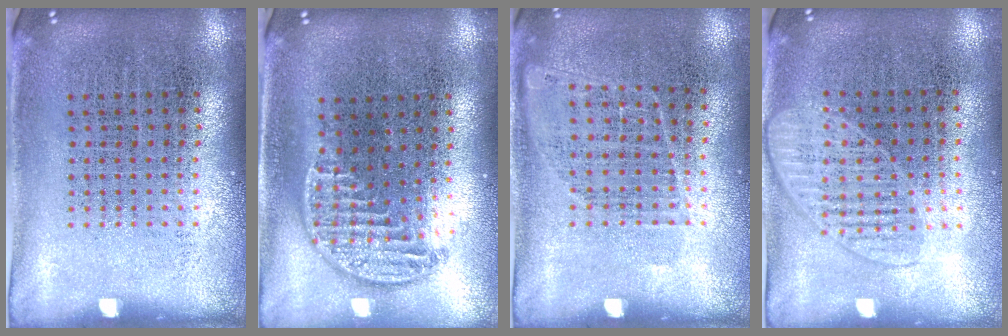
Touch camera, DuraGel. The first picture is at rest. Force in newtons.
{"total": 1.3, "press": 1.1, "slide": 0.6}
{"total": 1.0, "press": 0.9, "slide": 0.6}
{"total": 1.3, "press": 1.2, "slide": 0.6}